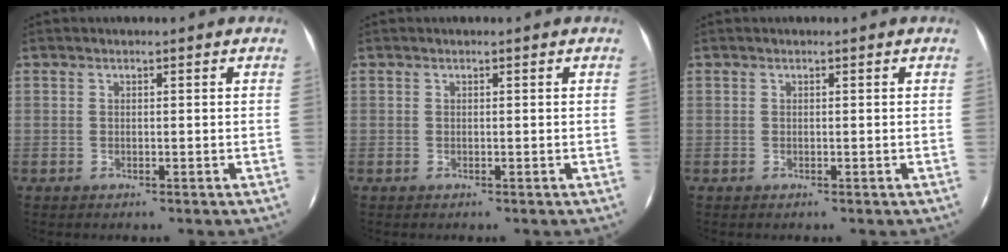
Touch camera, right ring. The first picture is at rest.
{"total": 0.0}
{"total": 0.0}